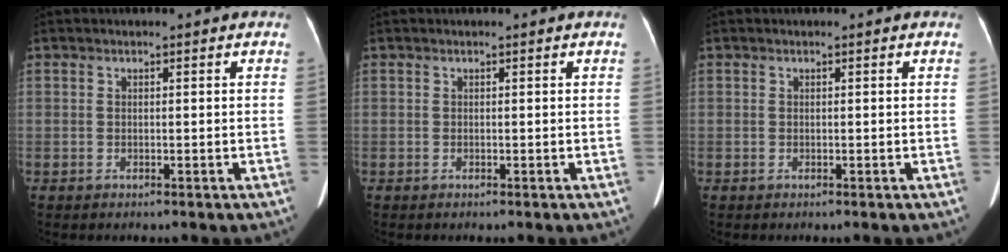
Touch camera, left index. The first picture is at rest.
{"total": 0.0}
{"total": 0.0}